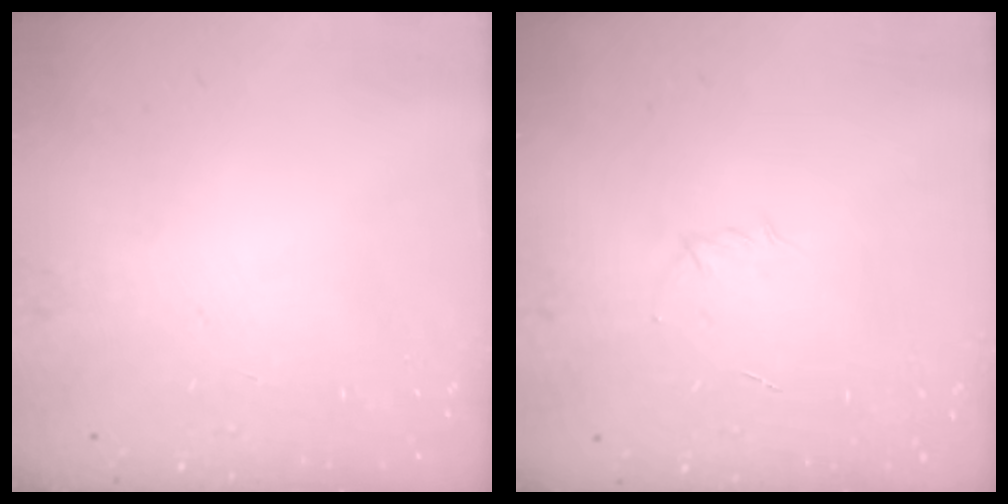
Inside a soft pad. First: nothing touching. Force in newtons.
{"total": 2.9, "press": 2.8, "slide": 0.8}